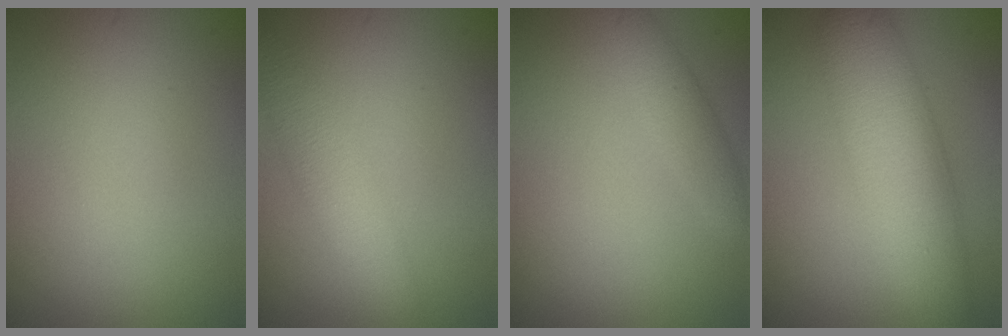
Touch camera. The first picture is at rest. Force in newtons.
{"total": 3.5, "press": 3.5, "slide": 0.2}
{"total": 1.9, "press": 1.9, "slide": 0.1}
{"total": 7.2, "press": 7.2, "slide": 0.3}